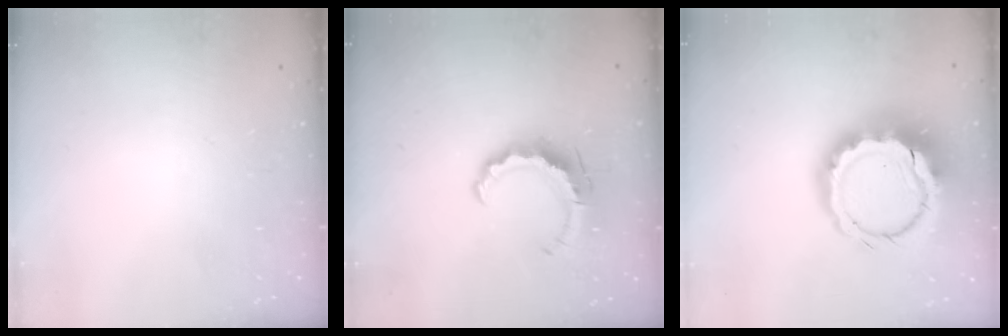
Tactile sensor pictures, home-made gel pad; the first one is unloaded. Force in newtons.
{"total": 8.5, "press": 8.4, "slide": 0.3}
{"total": 17.6, "press": 17.2, "slide": 3.5}